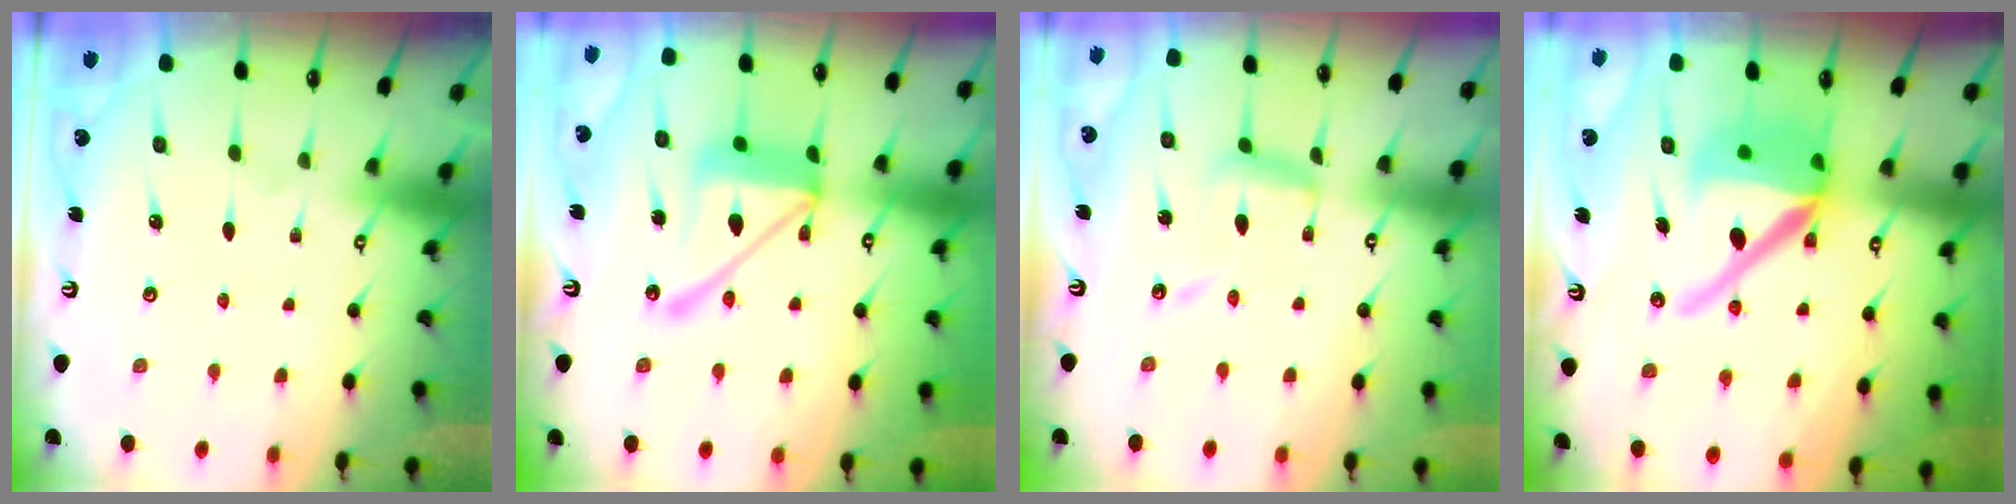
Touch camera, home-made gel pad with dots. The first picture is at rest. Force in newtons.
{"total": 17.0, "press": 16.9, "slide": 1.6}
{"total": 11.0, "press": 11.0, "slide": 0.8}
{"total": 15.3, "press": 15.1, "slide": 2.2}